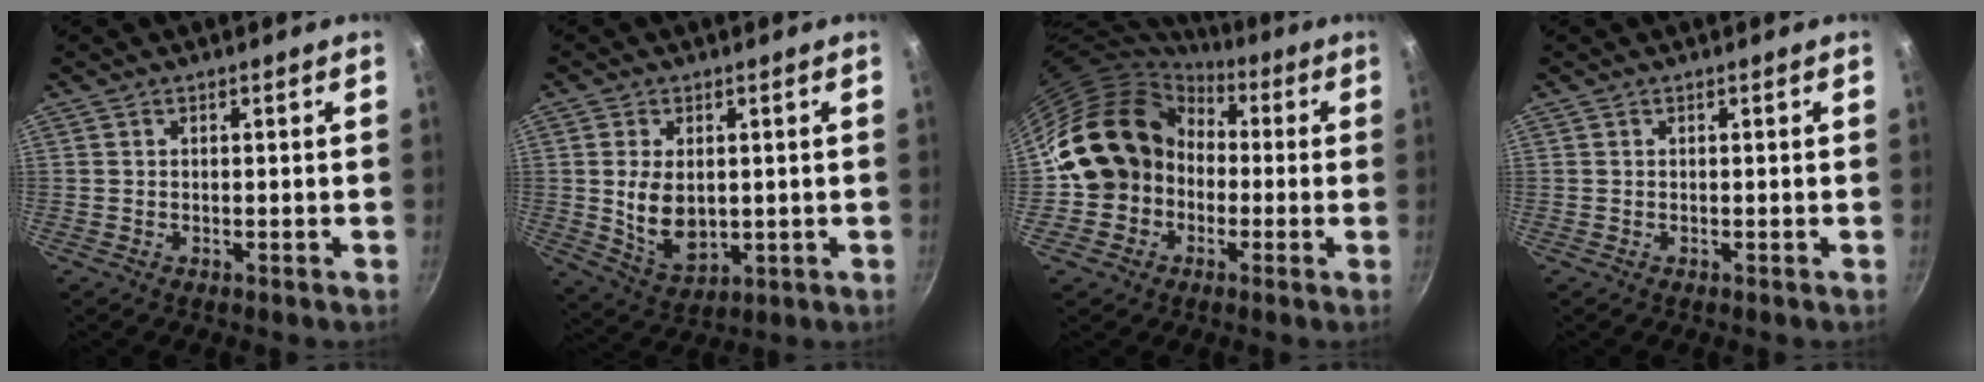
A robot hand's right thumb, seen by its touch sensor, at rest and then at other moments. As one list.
[{"total": 9.1, "force": [0.6, 5.8, 7.0], "torque": [-0.119, -0.016, 0.028]}, {"total": 16.5, "force": [-0.1, 14.6, 7.8], "torque": [-0.110, 0.052, -0.007]}, {"total": 0.0}]